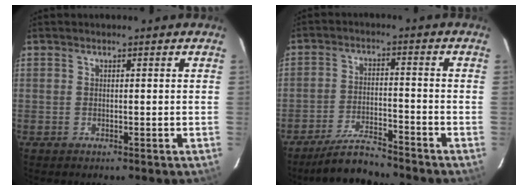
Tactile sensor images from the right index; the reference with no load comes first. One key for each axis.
{"total": 6.6, "fx": -6.2, "fy": 1.0, "fz": 2.1, "tx": -0.042, "ty": -0.009, "tz": -0.110}